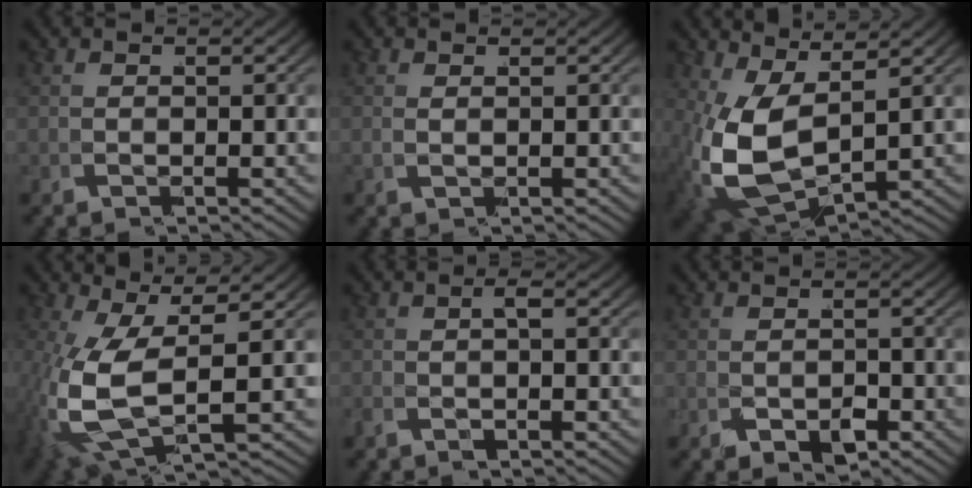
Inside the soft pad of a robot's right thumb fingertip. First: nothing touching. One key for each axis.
{"total": 1.0, "fx": 0.5, "fy": 0.7, "fz": 0.5, "tx": -0.021, "ty": 0.003, "tz": 0.013}
{"total": 9.6, "fx": -0.1, "fy": 5.9, "fz": 7.6, "tx": -0.207, "ty": -0.059, "tz": 0.036}
{"total": 9.3, "fx": 0.2, "fy": 4.6, "fz": 8.1, "tx": -0.203, "ty": -0.047, "tz": 0.037}
{"total": 1.2, "fx": -0.4, "fy": 0.4, "fz": 1.0, "tx": -0.026, "ty": 0.003, "tz": -0.005}
{"total": 2.4, "fx": -0.9, "fy": 1.5, "fz": 1.7, "tx": -0.025, "ty": -0.007, "tz": -0.007}